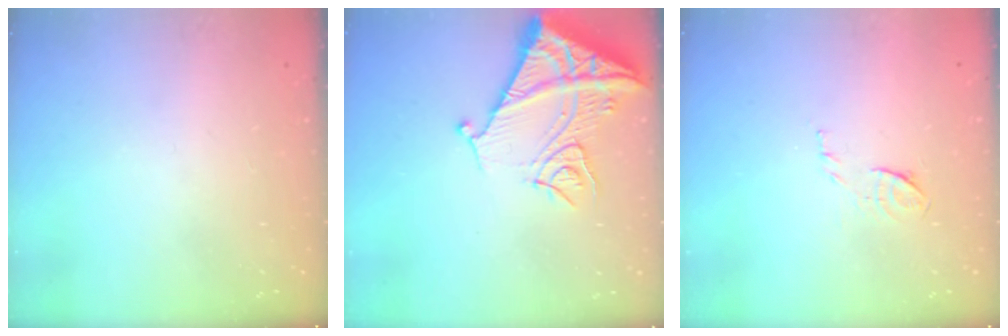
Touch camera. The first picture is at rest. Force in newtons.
{"total": 13.8, "press": 13.7, "slide": 1.4}
{"total": 6.5, "press": 6.4, "slide": 1.1}